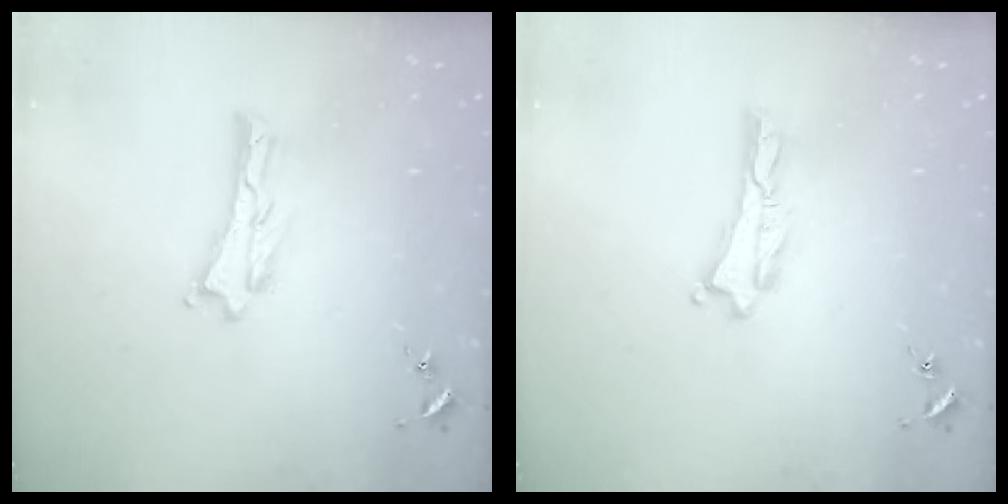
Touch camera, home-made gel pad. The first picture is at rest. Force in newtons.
{"total": 0.0}